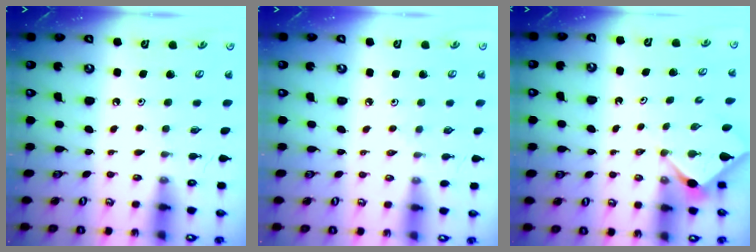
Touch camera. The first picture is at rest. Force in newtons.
{"total": 1.9, "press": 1.8, "slide": 0.4}
{"total": 2.9, "press": 2.9, "slide": 0.4}